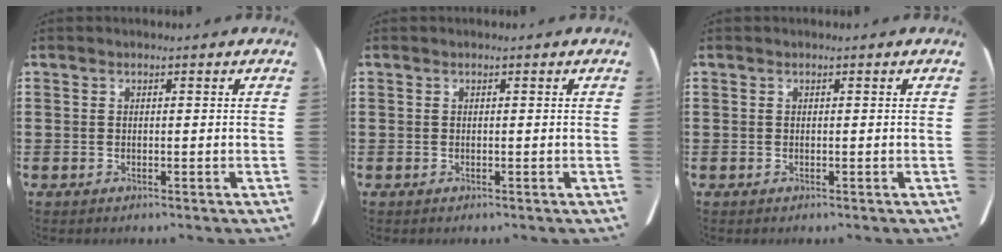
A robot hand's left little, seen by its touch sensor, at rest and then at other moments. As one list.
[{"total": 0.0}, {"total": 0.0}]